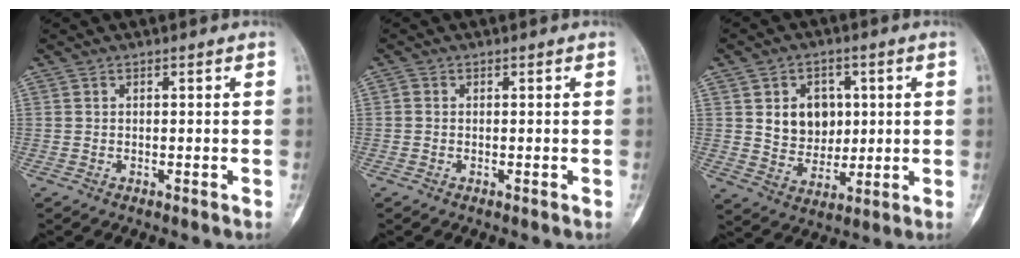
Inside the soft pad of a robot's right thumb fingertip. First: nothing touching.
{"total": 0.5, "force": [0.0, 0.5, 0.3], "torque": [-0.002, 0.001, -0.004]}
{"total": 9.9, "force": [2.1, 7.9, 5.6], "torque": [-0.043, -0.009, 0.044]}